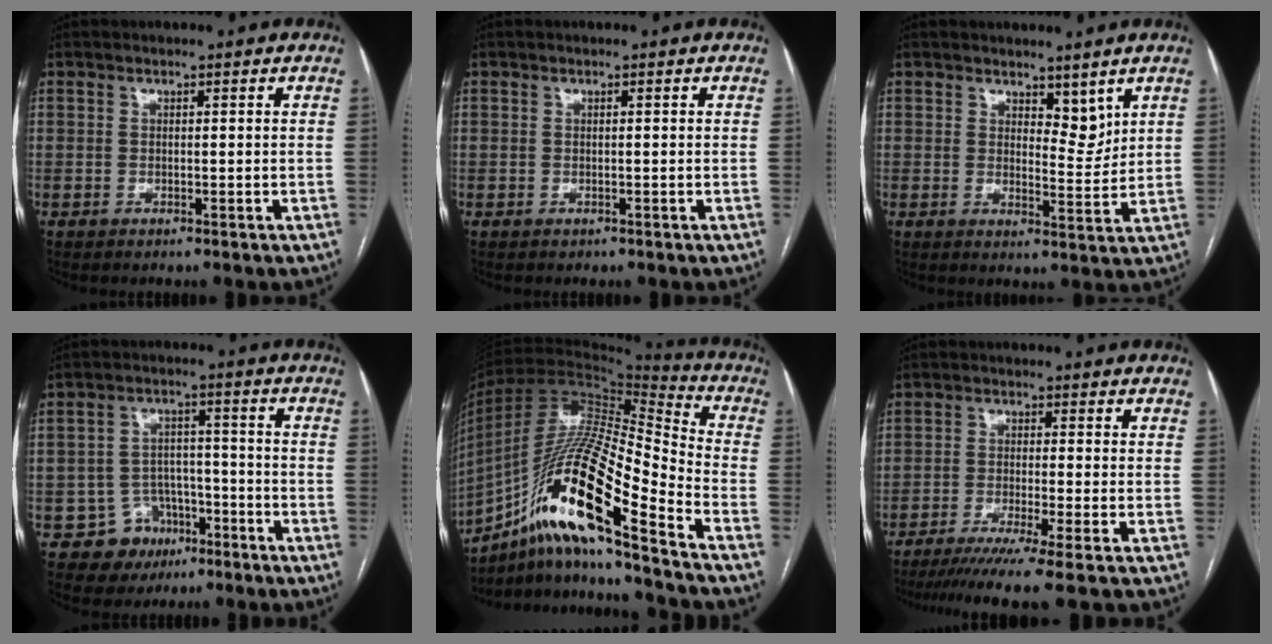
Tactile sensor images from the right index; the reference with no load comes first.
{"total": 0.0}
{"total": 4.2, "force": [3.0, 1.8, 2.3], "torque": [-0.029, -0.010, 0.051]}
{"total": 7.4, "force": [-4.1, 6.1, 0.9], "torque": [-0.003, 0.015, -0.055]}
{"total": 21.3, "force": [-11.8, 1.8, 17.6], "torque": [-0.358, -0.012, -0.218]}
{"total": 10.6, "force": [-8.3, -1.9, 6.4], "torque": [-0.080, -0.031, -0.126]}